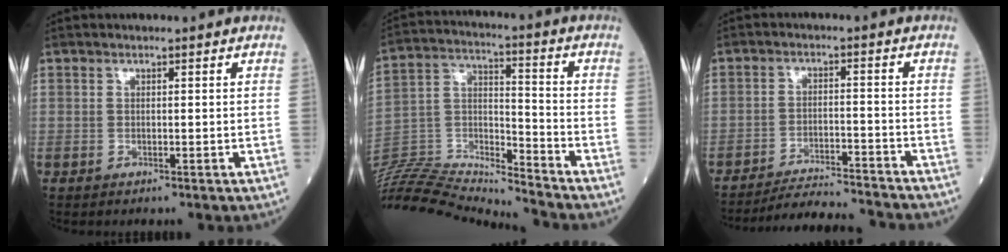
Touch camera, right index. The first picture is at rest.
{"total": 20.9, "force": [-20.4, 0.0, 4.7], "torque": [-0.098, 0.021, -0.350]}
{"total": 11.9, "force": [-11.6, -0.1, 2.9], "torque": [-0.040, -0.009, -0.174]}